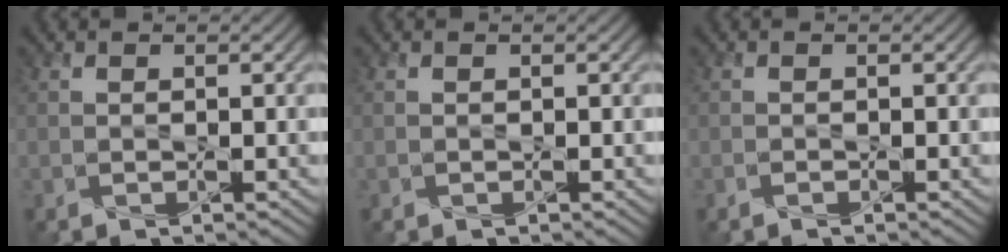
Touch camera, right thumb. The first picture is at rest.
{"total": 0.0}
{"total": 0.5, "force": [-0.4, 0.1, 0.4], "torque": [-0.006, 0.000, -0.007]}